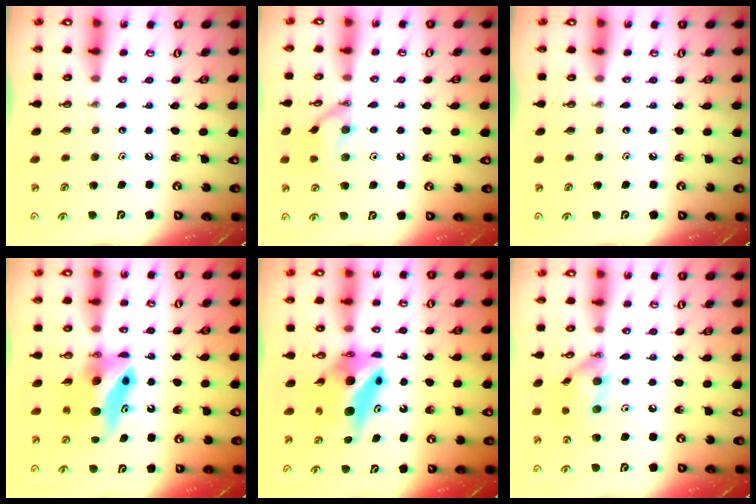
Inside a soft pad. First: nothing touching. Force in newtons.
{"total": 11.6, "press": 11.4, "slide": 1.7}
{"total": 0.0}
{"total": 9.2, "press": 7.9, "slide": 4.8}
{"total": 8.0, "press": 6.1, "slide": 5.2}
{"total": 12.3, "press": 12.3, "slide": 0.9}